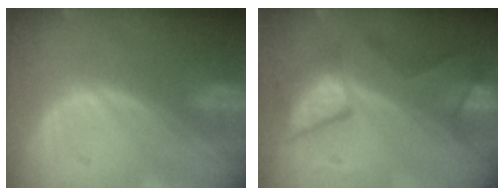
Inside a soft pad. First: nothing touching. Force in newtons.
{"total": 7.7, "press": 7.7, "slide": 0.7}